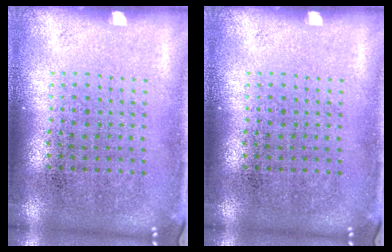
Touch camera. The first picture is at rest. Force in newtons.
{"total": 0.0}